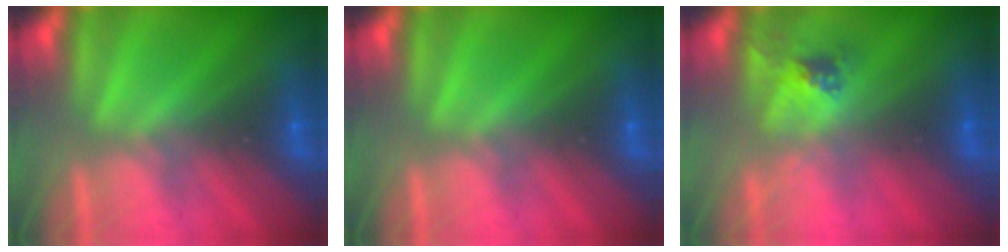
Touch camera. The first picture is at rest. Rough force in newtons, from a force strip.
{"total": 0.0}
{"total": 2.5}